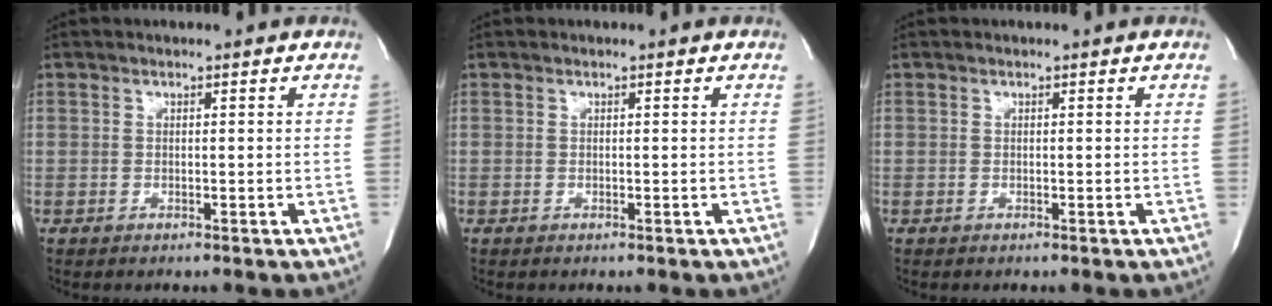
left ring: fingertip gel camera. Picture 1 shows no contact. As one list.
[{"total": 0.0}, {"total": 0.0}]